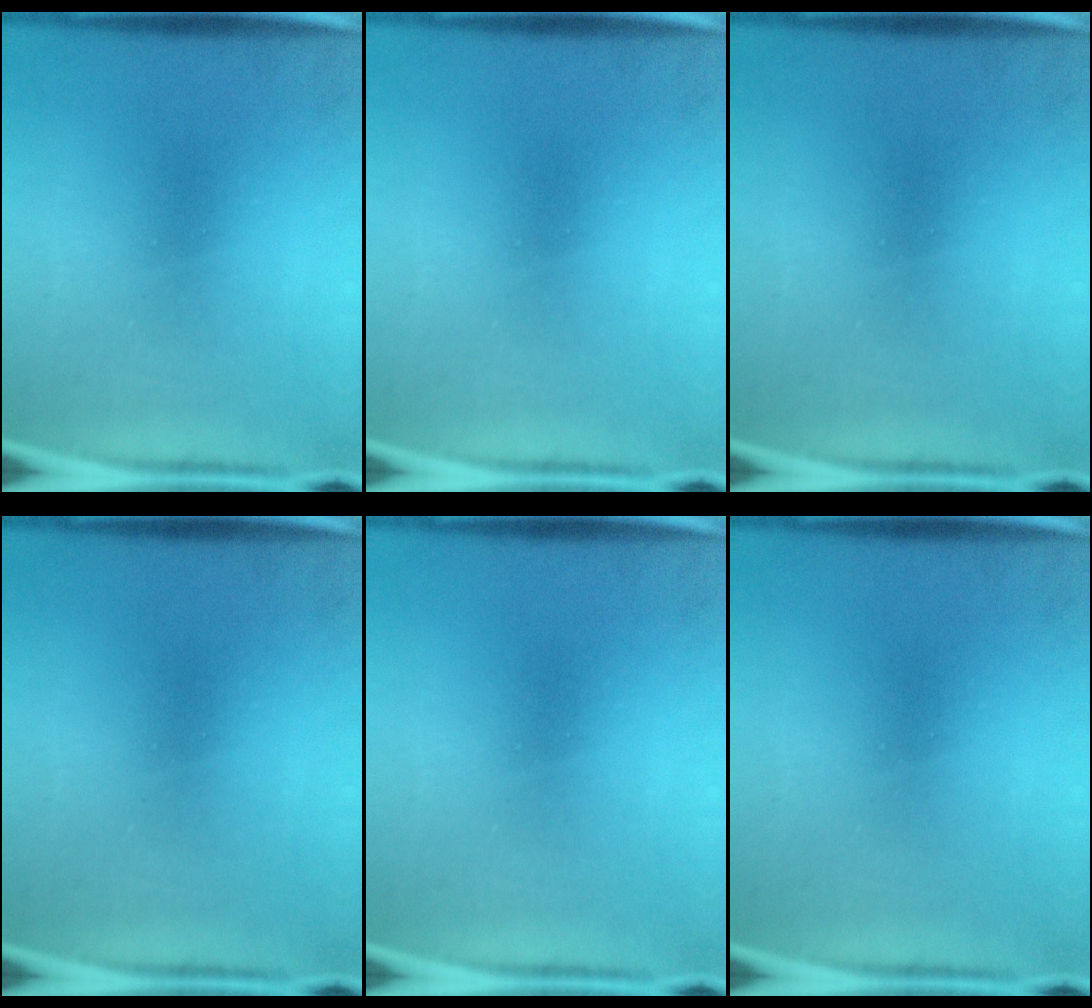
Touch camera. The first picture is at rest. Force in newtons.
{"total": 0.0}
{"total": 0.0}
{"total": 0.0}
{"total": 0.0}
{"total": 0.0}